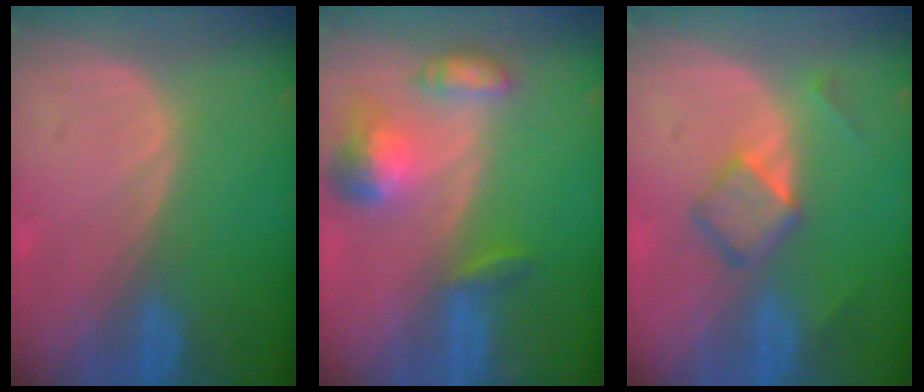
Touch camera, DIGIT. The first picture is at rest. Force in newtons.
{"total": 7.1, "press": 6.6, "slide": 2.6}
{"total": 4.6, "press": 4.5, "slide": 1.1}